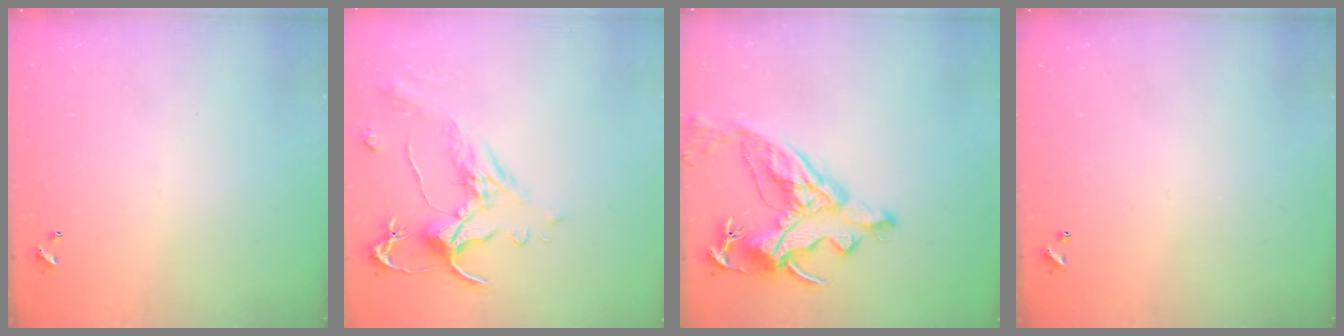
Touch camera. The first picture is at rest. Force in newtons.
{"total": 1.6, "press": 1.1, "slide": 1.1}
{"total": 12.3, "press": 12.2, "slide": 1.7}
{"total": 0.0}